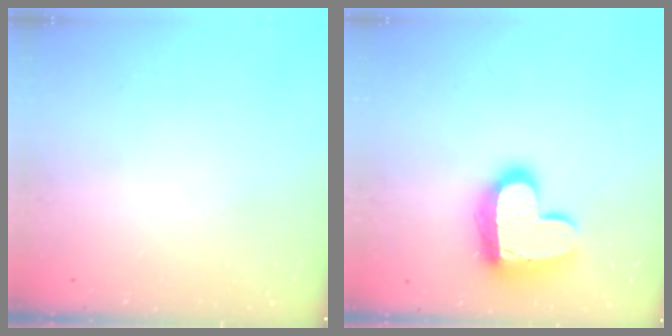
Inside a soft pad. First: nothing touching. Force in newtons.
{"total": 16.8, "press": 16.7, "slide": 1.4}